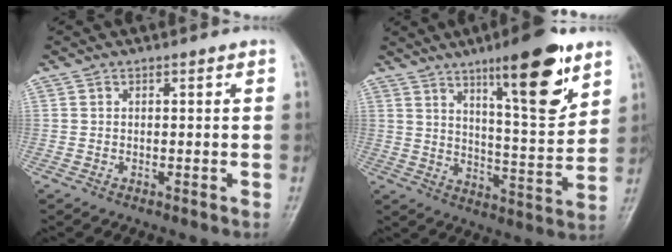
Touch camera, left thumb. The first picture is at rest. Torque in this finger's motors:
{"motor_torque": [2.42, 1.58, 1.63, -1.14, 0.14]}